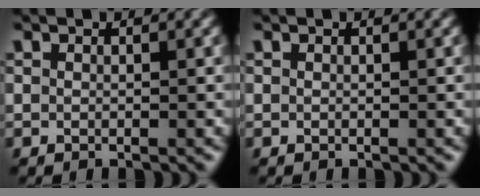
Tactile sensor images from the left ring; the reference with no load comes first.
{"total": 0.0}